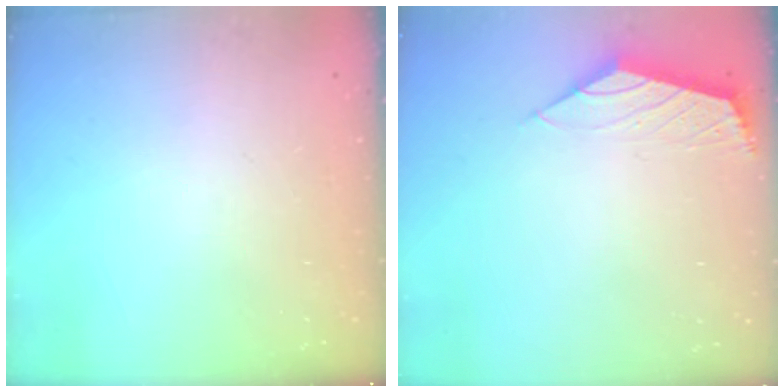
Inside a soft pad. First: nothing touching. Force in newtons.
{"total": 2.4, "press": 2.3, "slide": 0.7}